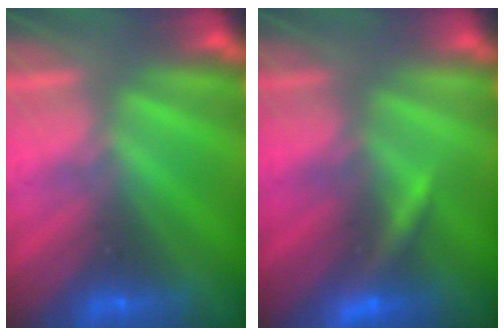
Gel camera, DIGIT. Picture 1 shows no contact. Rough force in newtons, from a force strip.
{"total": 3.3}